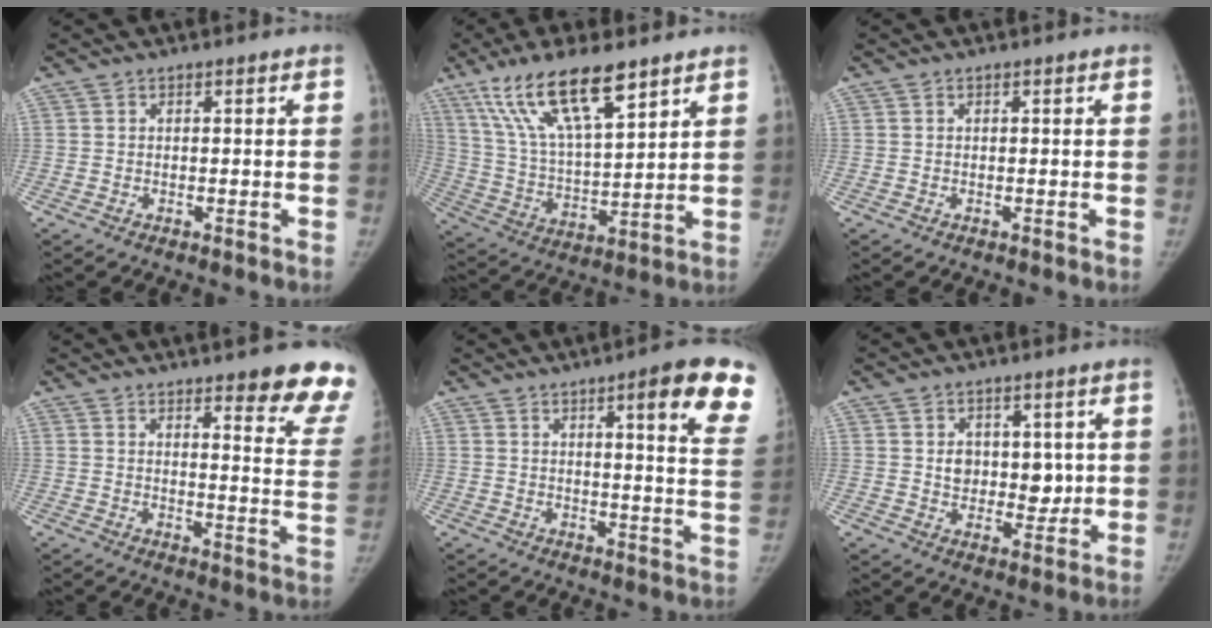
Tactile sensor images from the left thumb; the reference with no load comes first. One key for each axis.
{"total": 17.7, "fx": 11.0, "fy": 5.2, "fz": 12.8, "tx": -0.222, "ty": -0.037, "tz": 0.215}
{"total": 0.0}
{"total": 14.5, "fx": 11.0, "fy": 2.9, "fz": 9.0, "tx": -0.071, "ty": -0.072, "tz": 0.116}
{"total": 15.3, "fx": 8.4, "fy": 2.6, "fz": 12.5, "tx": -0.125, "ty": -0.038, "tz": 0.091}
{"total": 7.8, "fx": 1.2, "fy": 6.0, "fz": 4.9, "tx": -0.032, "ty": -0.011, "tz": 0.027}